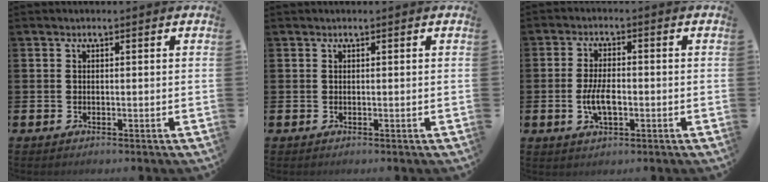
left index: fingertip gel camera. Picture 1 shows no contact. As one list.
[{"total": 0.0}, {"total": 4.7, "force": [-0.8, 2.1, 4.1], "torque": [-0.073, 0.000, -0.016]}]